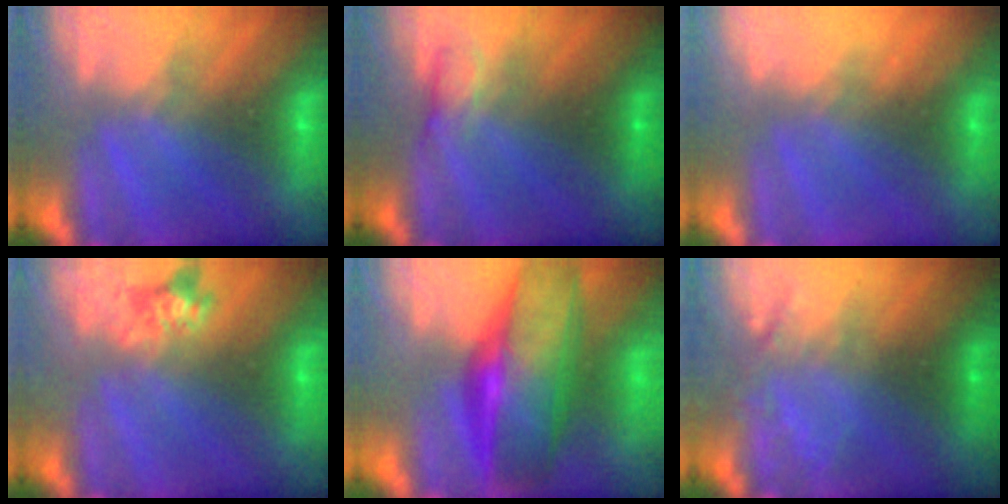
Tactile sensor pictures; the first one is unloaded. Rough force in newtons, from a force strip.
{"total": 2.4}
{"total": 2.2}
{"total": 2.4}
{"total": 7.1}
{"total": 1.9}